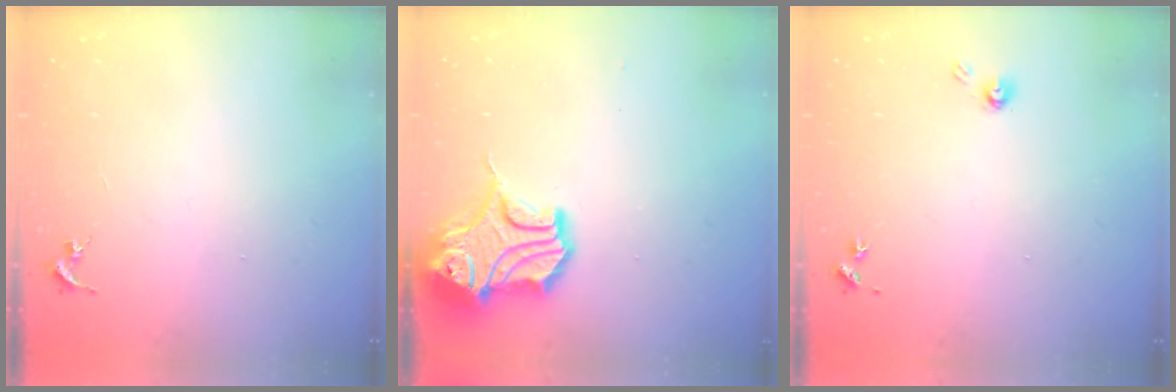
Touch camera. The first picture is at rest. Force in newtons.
{"total": 15.4, "press": 15.2, "slide": 2.4}
{"total": 3.3, "press": 3.3, "slide": 0.2}